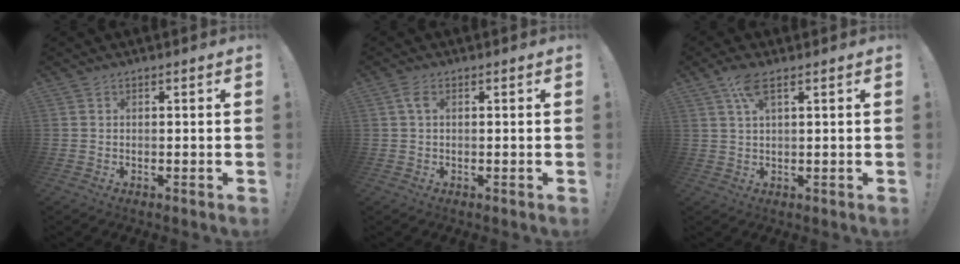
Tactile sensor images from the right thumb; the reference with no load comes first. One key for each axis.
{"total": 2.4, "fx": 0.4, "fy": 1.1, "fz": 2.1, "tx": -0.048, "ty": 0.007, "tz": 0.007}
{"total": 5.1, "fx": 2.6, "fy": 1.2, "fz": 4.3, "tx": -0.085, "ty": -0.001, "tz": 0.045}